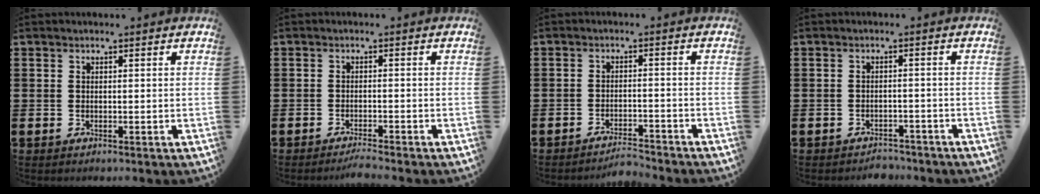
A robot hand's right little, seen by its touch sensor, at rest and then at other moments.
{"total": 1.5, "force": [-1.4, -0.2, 0.5], "torque": [-0.008, 0.001, -0.026]}
{"total": 2.6, "force": [-2.6, 0.0, 0.3], "torque": [-0.009, 0.004, -0.053]}
{"total": 1.9, "force": [-1.8, 0.2, -0.2], "torque": [-0.004, 0.005, -0.042]}